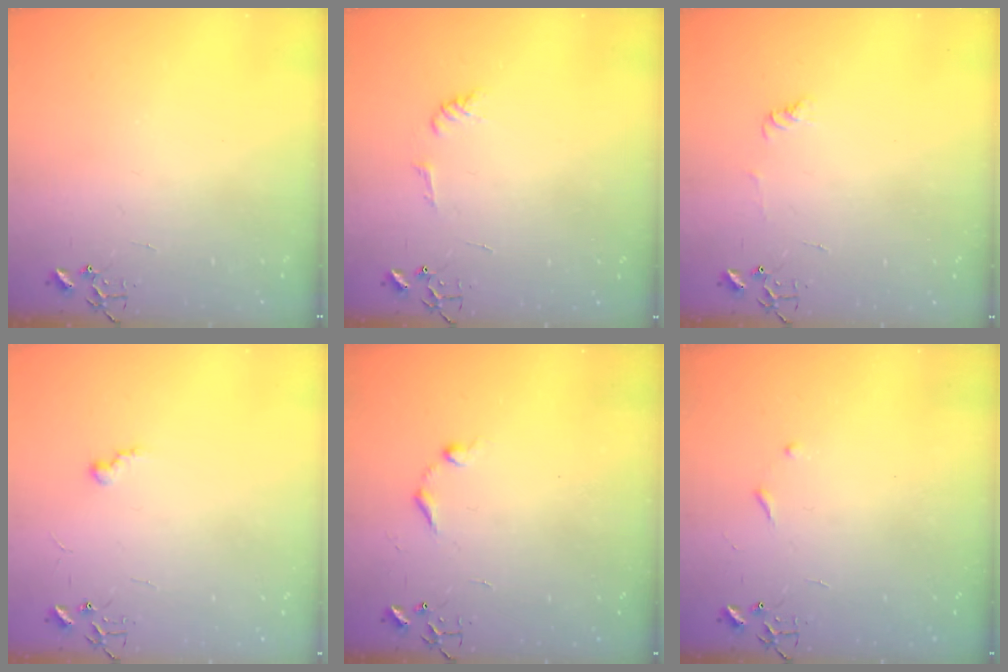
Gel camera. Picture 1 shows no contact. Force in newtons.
{"total": 5.9, "press": 5.9, "slide": 0.6}
{"total": 4.9, "press": 4.9, "slide": 0.7}
{"total": 5.3, "press": 5.3, "slide": 0.5}
{"total": 7.1, "press": 7.1, "slide": 0.8}
{"total": 4.0, "press": 3.9, "slide": 0.6}